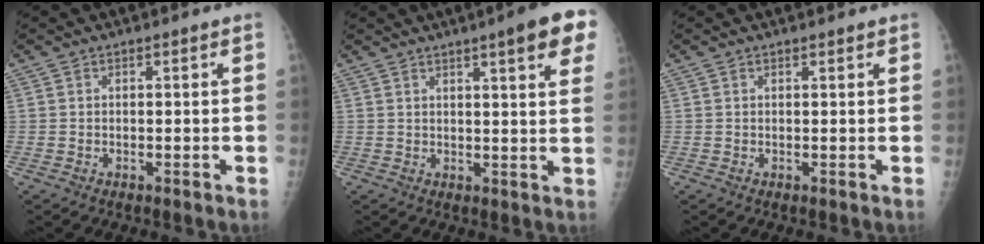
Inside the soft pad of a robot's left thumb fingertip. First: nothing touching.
{"total": 10.6, "force": [5.7, 1.5, 8.8], "torque": [-0.095, -0.017, 0.064]}
{"total": 0.6, "force": [0.5, 0.2, 0.3], "torque": [-0.005, -0.002, 0.008]}